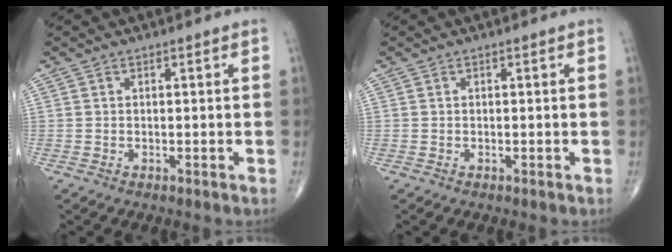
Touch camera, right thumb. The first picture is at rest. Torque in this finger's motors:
{"motor_torque": [0.12, 0.11, -0.06, -0.12, 0.01]}